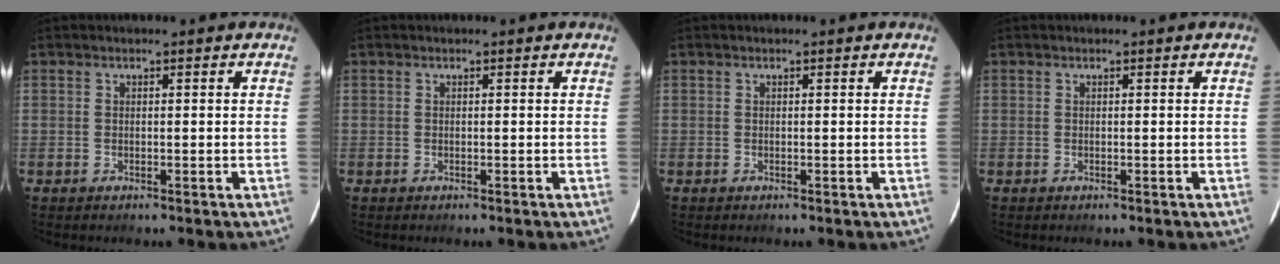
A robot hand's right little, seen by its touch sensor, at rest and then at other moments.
{"total": 0.0}
{"total": 0.0}
{"total": 0.0}